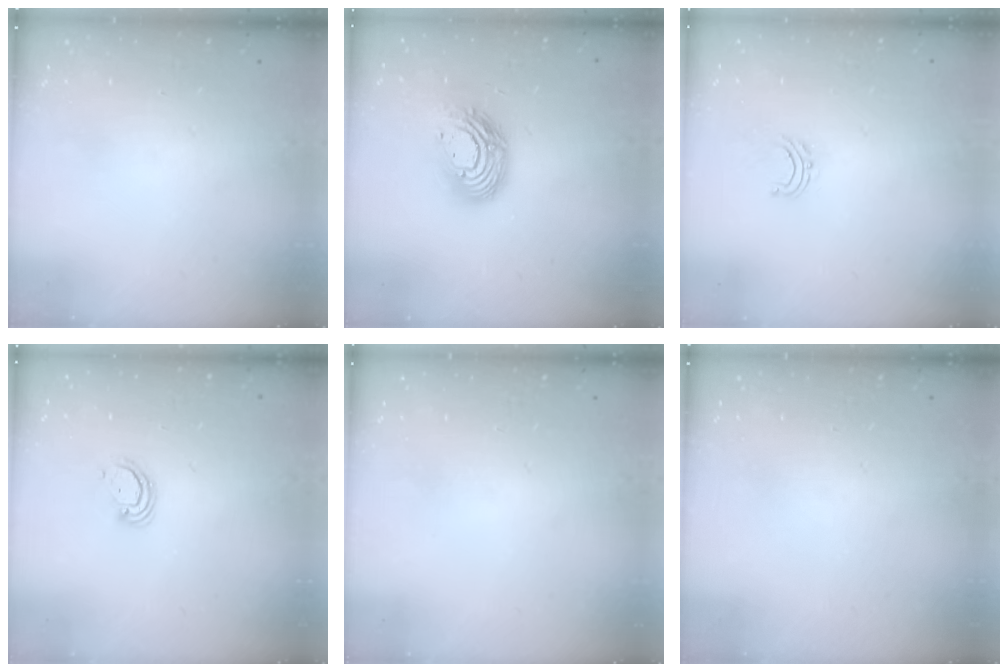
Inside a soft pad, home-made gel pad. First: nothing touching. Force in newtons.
{"total": 13.4, "press": 13.4, "slide": 1.0}
{"total": 4.3, "press": 4.3, "slide": 0.3}
{"total": 3.6, "press": 3.6, "slide": 0.3}
{"total": 0.0}
{"total": 0.0}